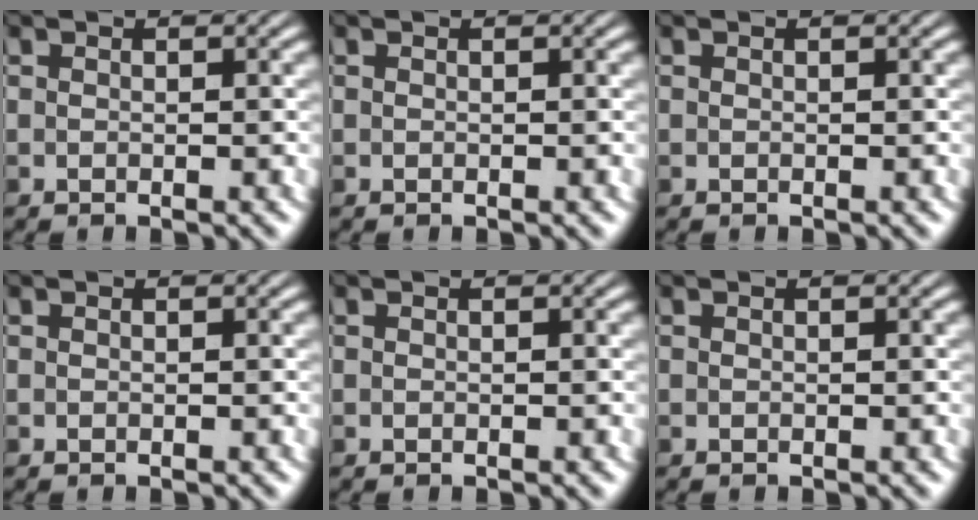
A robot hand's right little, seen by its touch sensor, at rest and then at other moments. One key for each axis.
{"total": 0.0}
{"total": 0.0}
{"total": 0.0}
{"total": 0.0}
{"total": 0.0}